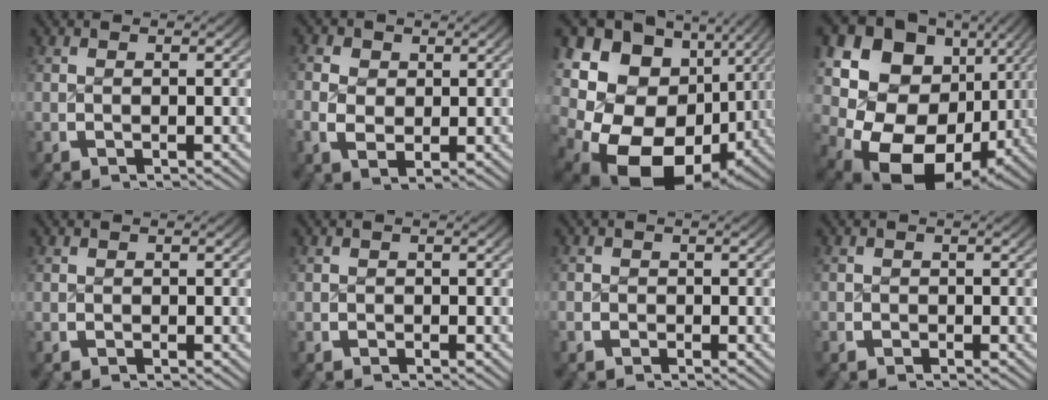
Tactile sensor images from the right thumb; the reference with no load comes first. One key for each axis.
{"total": 3.6, "fx": -0.2, "fy": 3.0, "fz": 2.0, "tx": -0.044, "ty": -0.015, "tz": 0.000}
{"total": 22.0, "fx": -2.6, "fy": 16.4, "fz": 14.4, "tx": -0.275, "ty": -0.065, "tz": -0.020}
{"total": 20.7, "fx": -0.9, "fy": 15.9, "fz": 13.2, "tx": -0.272, "ty": -0.059, "tz": 0.004}
{"total": 0.0}
{"total": 0.7, "fx": -0.5, "fy": 0.3, "fz": -0.4, "tx": 0.006, "ty": 0.003, "tz": -0.012}
{"total": 1.2, "fx": -0.9, "fy": 0.8, "fz": -0.2, "tx": 0.002, "ty": 0.001, "tz": -0.019}
{"total": 1.0, "fx": -0.7, "fy": 0.6, "fz": -0.4, "tx": 0.005, "ty": 0.001, "tz": -0.015}